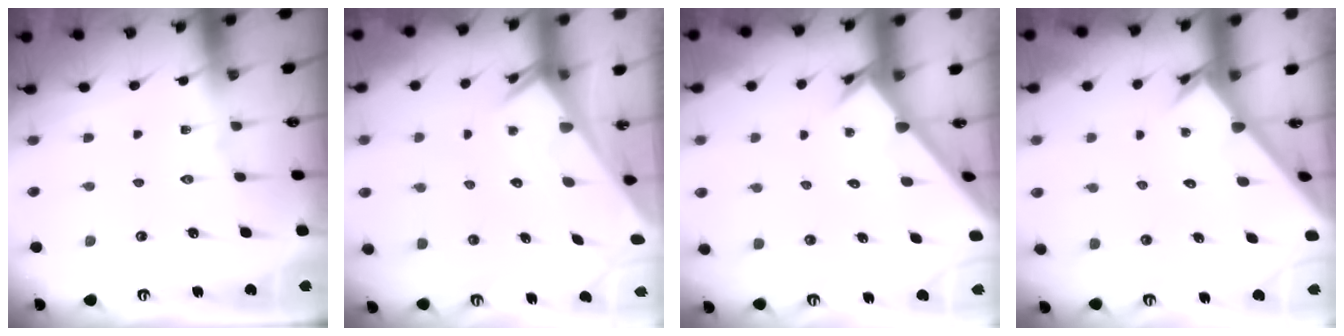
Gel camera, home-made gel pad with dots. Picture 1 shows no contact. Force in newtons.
{"total": 2.5, "press": 2.5, "slide": 0.1}
{"total": 2.4, "press": 2.4, "slide": 0.1}
{"total": 2.4, "press": 2.4, "slide": 0.1}